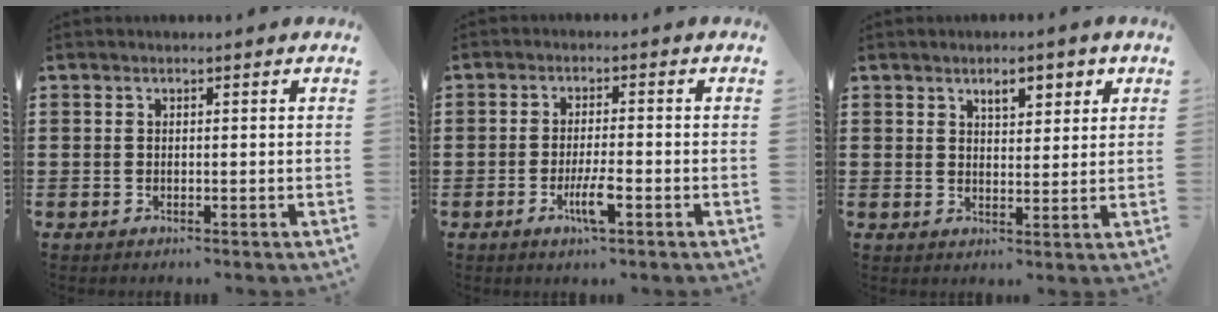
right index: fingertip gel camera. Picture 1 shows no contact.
{"total": 4.6, "force": [-2.0, 0.7, 4.1], "torque": [-0.080, -0.008, -0.036]}
{"total": 3.8, "force": [2.2, 1.7, 2.5], "torque": [-0.034, -0.001, 0.032]}